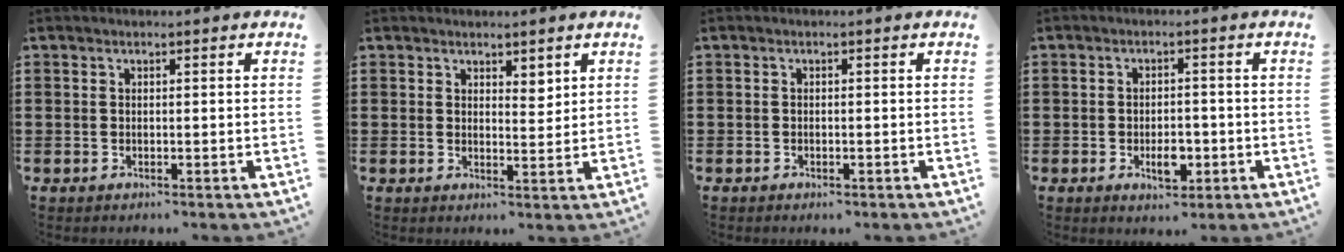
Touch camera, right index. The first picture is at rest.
{"total": 2.5, "force": [2.0, 1.2, 0.7], "torque": [-0.009, 0.004, 0.036]}
{"total": 0.5, "force": [-0.5, 0.2, 0.2], "torque": [-0.006, -0.002, -0.009]}
{"total": 4.4, "force": [-1.5, 2.3, 3.5], "torque": [-0.051, 0.003, -0.026]}